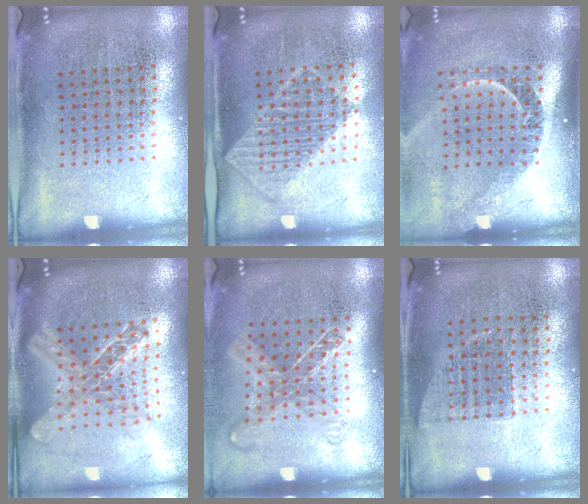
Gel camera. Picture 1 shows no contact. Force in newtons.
{"total": 1.3, "press": 1.1, "slide": 0.6}
{"total": 2.4, "press": 1.6, "slide": 1.8}
{"total": 2.1, "press": 1.8, "slide": 1.2}
{"total": 1.4, "press": 1.2, "slide": 0.8}
{"total": 0.6, "press": 0.6, "slide": 0.2}